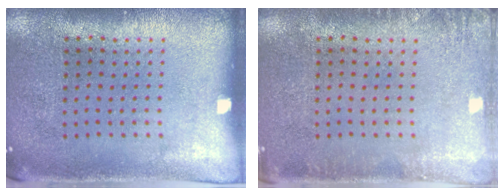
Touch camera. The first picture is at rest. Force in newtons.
{"total": 1.6, "press": 1.6, "slide": 0.2}